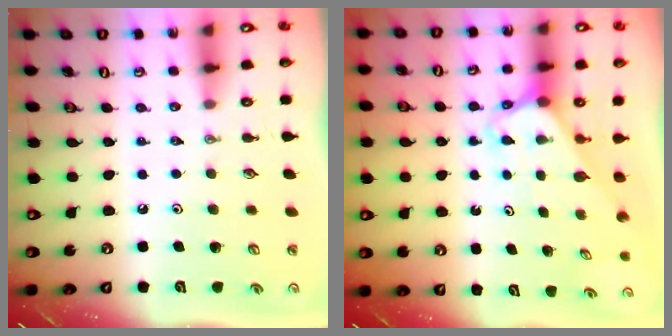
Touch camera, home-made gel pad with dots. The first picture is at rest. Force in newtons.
{"total": 2.5, "press": 2.5, "slide": 0.2}